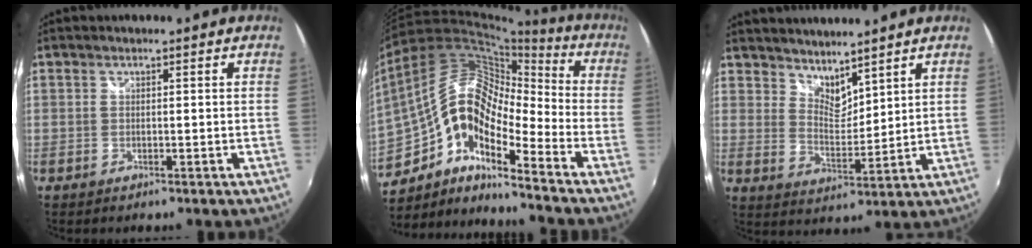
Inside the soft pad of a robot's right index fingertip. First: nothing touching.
{"total": 17.9, "force": [-6.0, 8.2, 14.8], "torque": [-0.252, -0.003, -0.124]}
{"total": 6.2, "force": [5.5, 2.0, 2.0], "torque": [-0.023, -0.004, 0.101]}